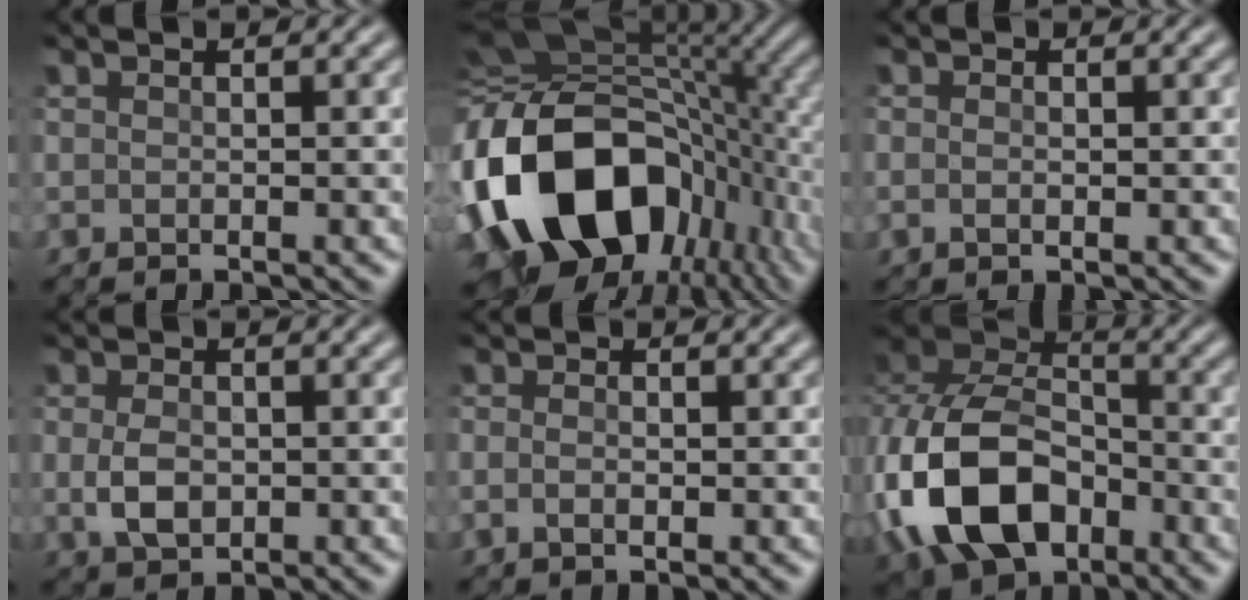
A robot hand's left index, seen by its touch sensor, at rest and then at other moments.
{"total": 17.6, "force": [-4.3, 11.3, 12.9], "torque": [-0.253, -0.003, -0.072]}
{"total": 1.0, "force": [-0.1, 0.5, 0.8], "torque": [-0.017, 0.003, -0.005]}
{"total": 2.9, "force": [-0.2, 1.8, 2.2], "torque": [-0.054, 0.002, -0.004]}
{"total": 1.3, "force": [-0.2, 0.7, 1.1], "torque": [-0.023, 0.003, -0.008]}
{"total": 12.3, "force": [-4.3, 8.0, 8.2], "torque": [-0.192, -0.003, -0.087]}